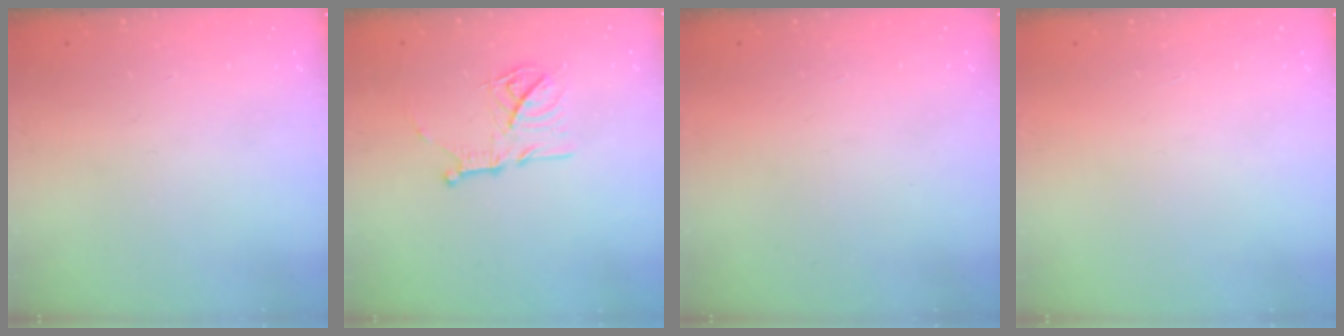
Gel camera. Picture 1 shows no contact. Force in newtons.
{"total": 14.9, "press": 14.8, "slide": 1.4}
{"total": 1.6, "press": 1.5, "slide": 0.1}
{"total": 1.6, "press": 1.6, "slide": 0.1}